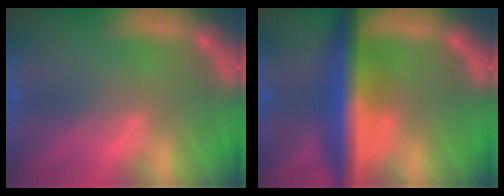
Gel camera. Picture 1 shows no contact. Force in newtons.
{"total": 8.0}